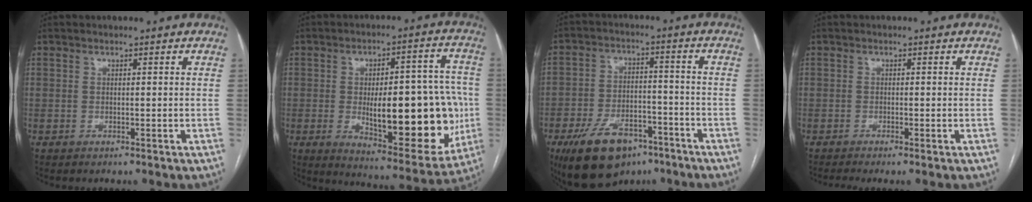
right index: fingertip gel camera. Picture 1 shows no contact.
{"total": 21.6, "force": [-2.9, 7.5, 20.1], "torque": [-0.247, 0.011, -0.016]}
{"total": 13.1, "force": [-8.6, 6.6, 7.4], "torque": [-0.136, 0.004, -0.140]}
{"total": 1.9, "force": [-1.2, 0.0, 1.4], "torque": [-0.025, -0.004, -0.023]}